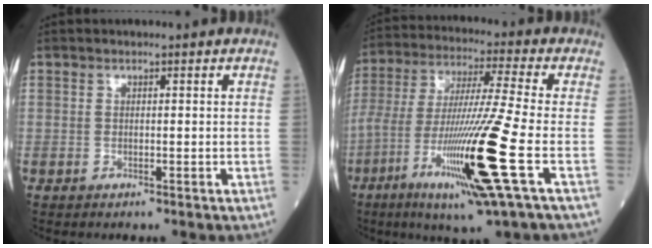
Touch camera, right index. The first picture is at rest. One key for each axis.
{"total": 18.9, "fx": -6.9, "fy": -1.1, "fz": 17.5, "tx": -0.360, "ty": -0.038, "tz": -0.137}